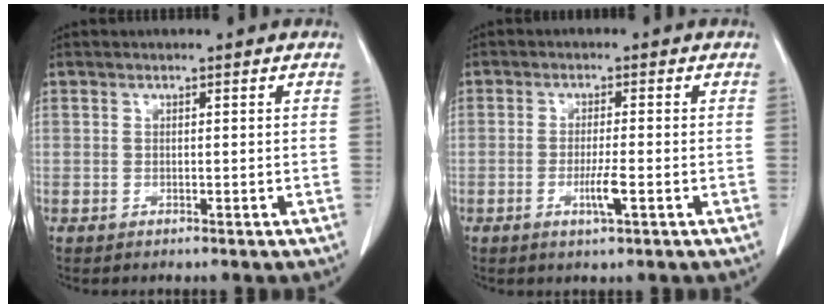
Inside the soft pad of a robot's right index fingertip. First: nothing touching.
{"total": 3.6, "force": [-1.2, 0.0, 3.4], "torque": [-0.065, -0.006, -0.022]}